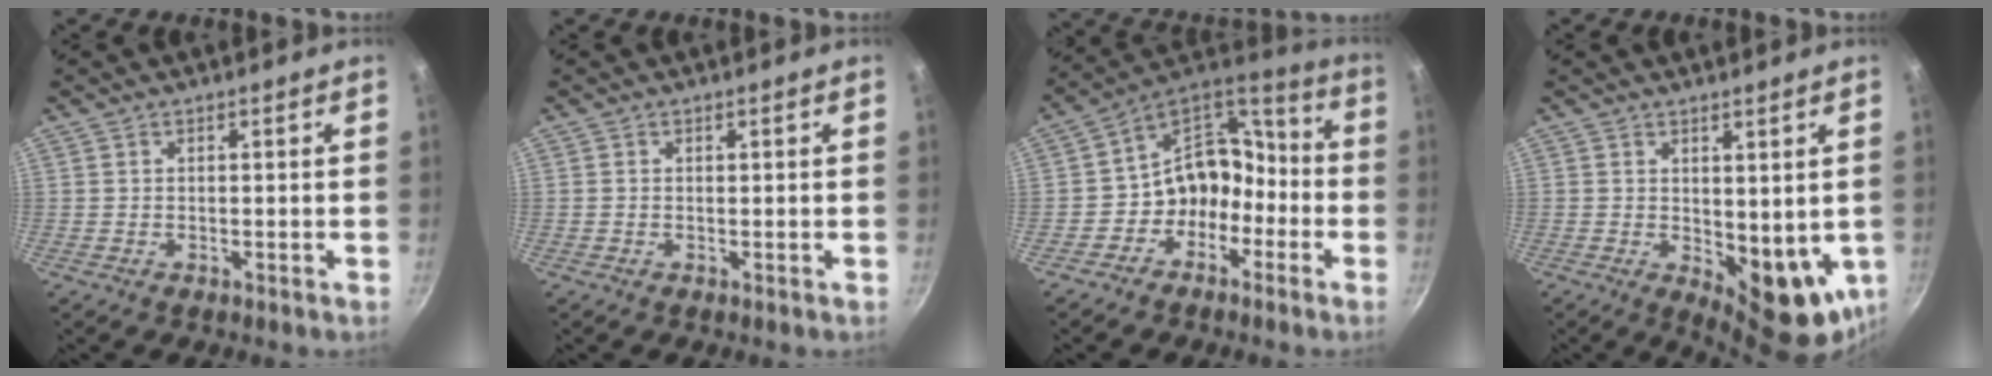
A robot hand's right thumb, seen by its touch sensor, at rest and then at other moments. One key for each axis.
{"total": 0.0}
{"total": 12.9, "fx": -4.7, "fy": 10.5, "fz": 5.9, "tx": -0.042, "ty": 0.089, "tz": -0.085}
{"total": 10.4, "fx": 0.3, "fy": 5.1, "fz": 9.1, "tx": -0.096, "ty": -0.019, "tz": 0.020}